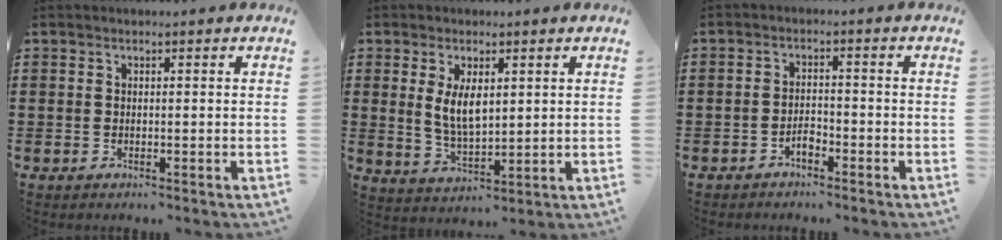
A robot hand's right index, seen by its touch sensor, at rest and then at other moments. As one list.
[{"total": 5.4, "force": [1.3, 2.4, 4.6], "torque": [-0.088, -0.001, 0.023]}, {"total": 2.3, "force": [-1.6, 0.9, 1.2], "torque": [-0.028, 0.003, -0.033]}]